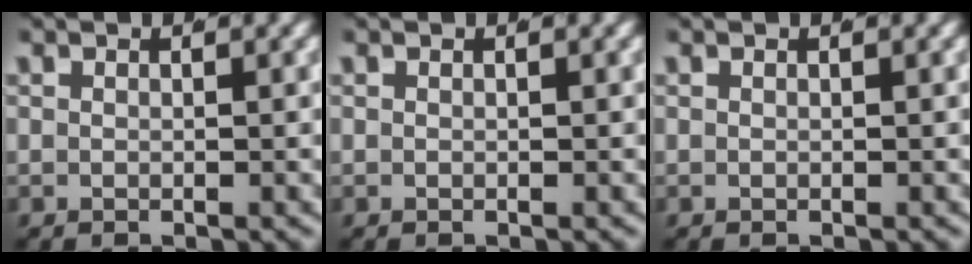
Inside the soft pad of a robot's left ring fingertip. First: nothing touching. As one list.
[{"total": 0.0}, {"total": 0.0}]